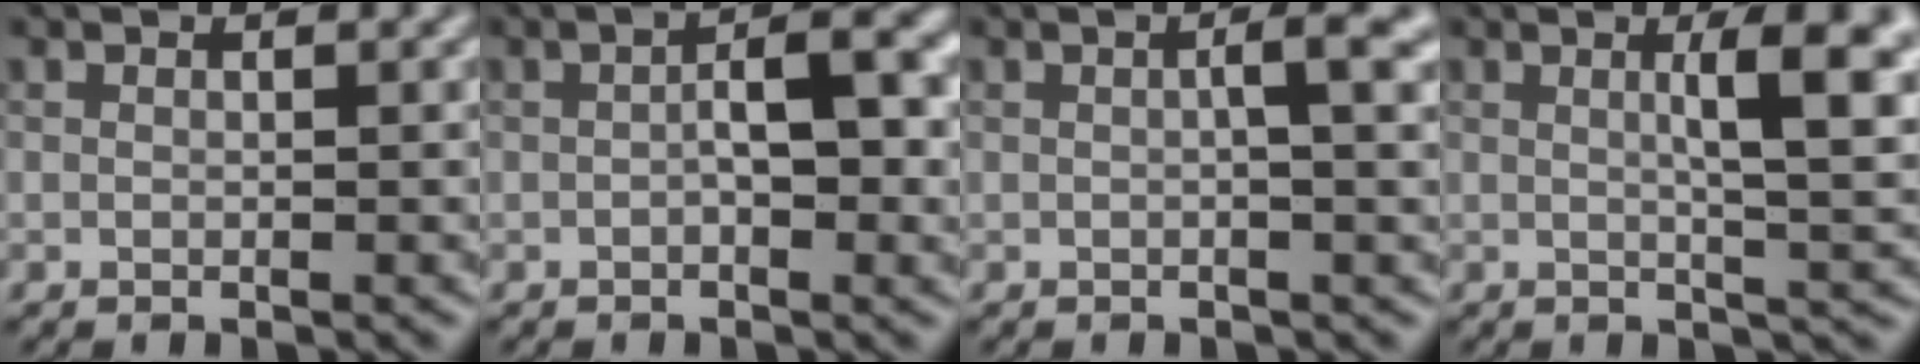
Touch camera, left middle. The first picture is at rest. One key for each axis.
{"total": 4.8, "fx": -0.2, "fy": 1.8, "fz": 4.4, "tx": -0.070, "ty": 0.008, "tz": -0.008}
{"total": 3.0, "fx": 0.3, "fy": 0.6, "fz": 2.9, "tx": -0.037, "ty": 0.009, "tz": -0.001}
{"total": 7.2, "fx": 1.6, "fy": 1.8, "fz": 6.8, "tx": -0.078, "ty": 0.005, "tz": 0.023}